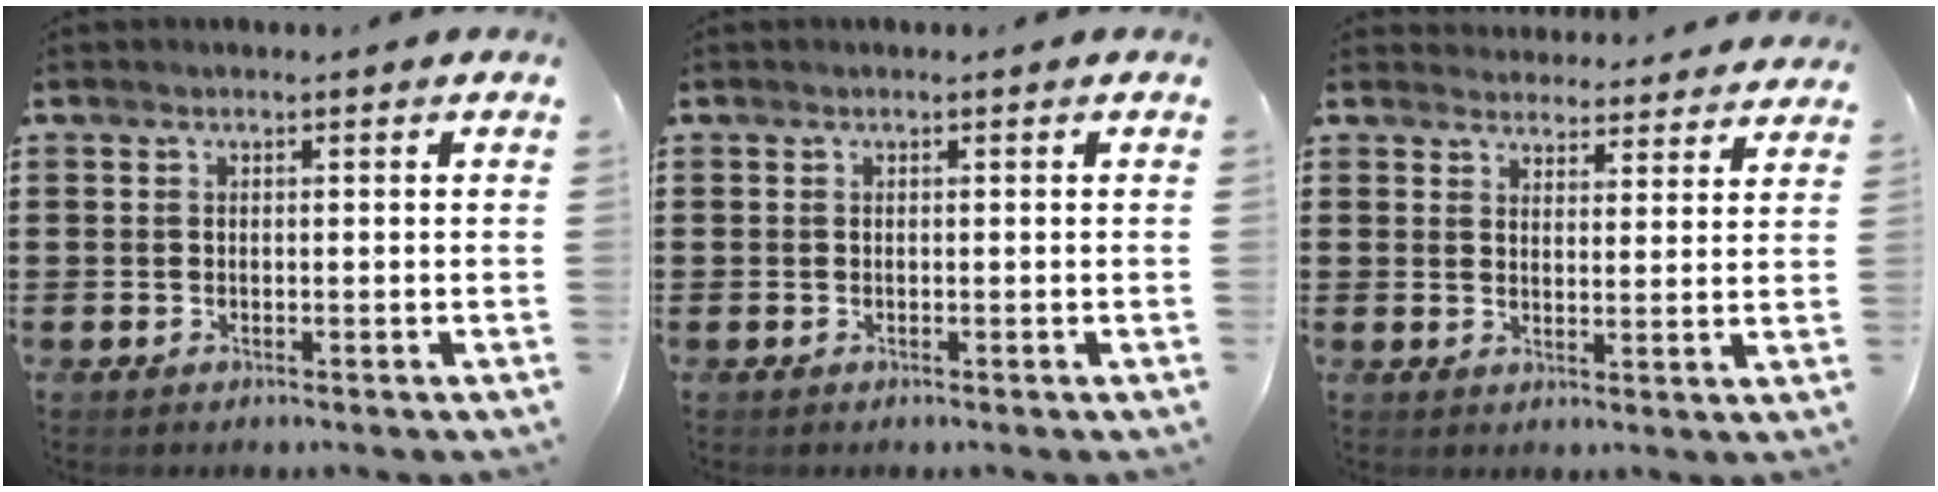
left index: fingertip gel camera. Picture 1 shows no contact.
{"total": 0.0}
{"total": 4.0, "force": [4.0, 0.3, 0.0], "torque": [-0.007, -0.023, 0.070]}